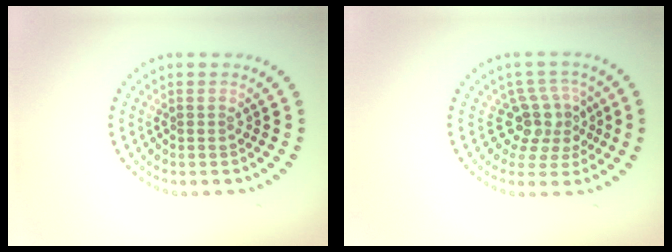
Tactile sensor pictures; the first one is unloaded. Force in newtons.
{"total": 3.8, "press": 2.8, "slide": 2.6}